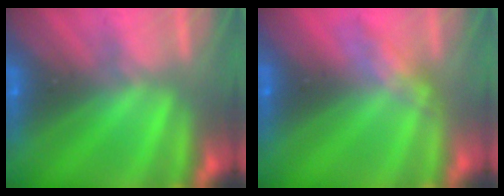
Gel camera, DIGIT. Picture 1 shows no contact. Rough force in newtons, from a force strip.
{"total": 2.7}